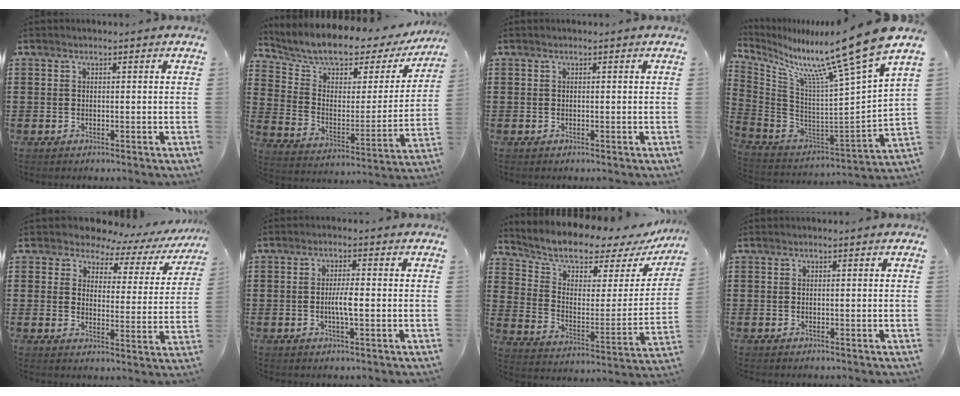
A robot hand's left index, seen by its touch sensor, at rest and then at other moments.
{"total": 6.5, "force": [5.8, 2.3, 1.9], "torque": [-0.067, -0.045, 0.093]}
{"total": 0.0}
{"total": 12.4, "force": [10.3, -1.8, 6.5], "torque": [-0.134, -0.095, 0.156]}
{"total": 4.3, "force": [3.6, 2.1, 1.0], "torque": [-0.038, -0.021, 0.056]}
{"total": 3.4, "force": [-0.5, 0.6, 3.3], "torque": [-0.066, -0.002, -0.011]}
{"total": 6.3, "force": [5.3, 2.3, 2.3], "torque": [-0.069, -0.043, 0.087]}
{"total": 0.0}